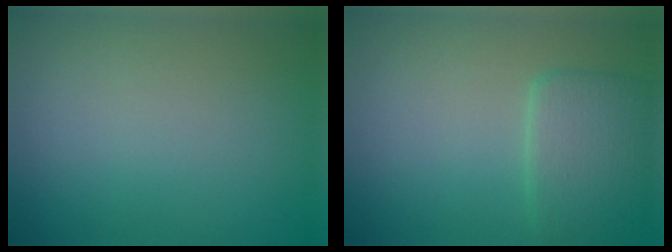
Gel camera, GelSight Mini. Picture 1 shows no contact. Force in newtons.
{"total": 3.4, "press": 3.4, "slide": 0.4}